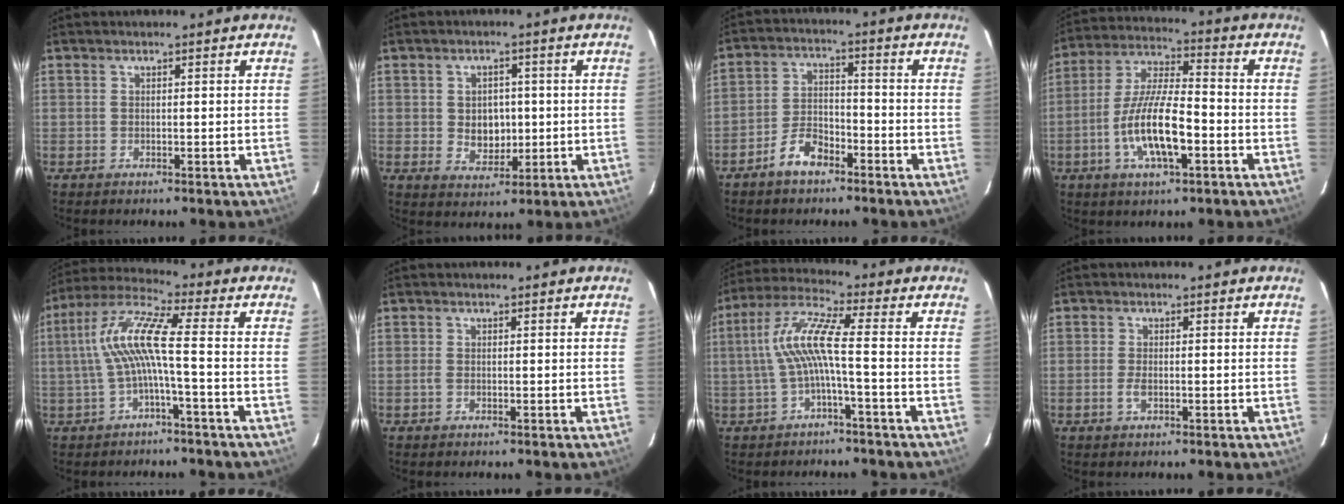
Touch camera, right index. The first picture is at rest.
{"total": 5.6, "force": [0.0, 4.6, 3.2], "torque": [-0.057, 0.005, 0.010]}
{"total": 6.5, "force": [-4.7, 3.0, 3.2], "torque": [-0.075, 0.013, -0.084]}
{"total": 13.3, "force": [-4.4, 3.7, 12.0], "torque": [-0.244, -0.003, -0.083]}
{"total": 9.8, "force": [-1.3, 0.3, 9.7], "torque": [-0.209, 0.017, -0.023]}
{"total": 0.6, "force": [-0.2, 0.3, 0.5], "torque": [-0.009, 0.002, -0.006]}
{"total": 8.7, "force": [-1.5, 0.1, 8.6], "torque": [-0.191, 0.015, -0.026]}
{"total": 1.8, "force": [-0.7, 0.7, 1.5], "torque": [-0.033, 0.000, -0.012]}